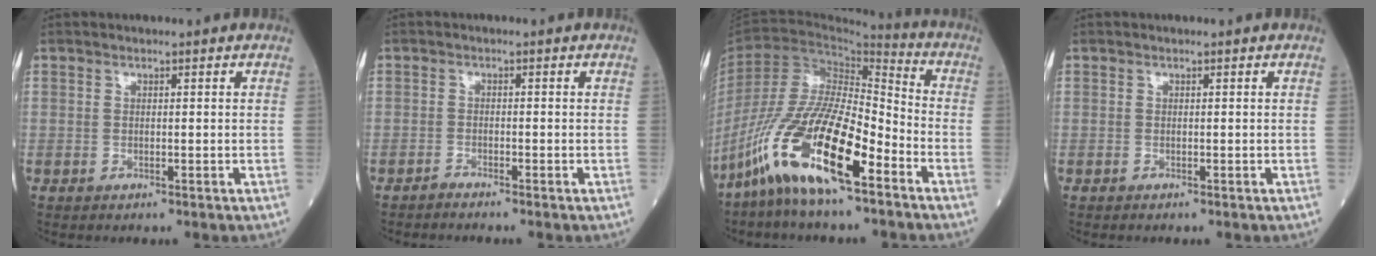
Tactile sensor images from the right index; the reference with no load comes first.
{"total": 1.1, "force": [-1.1, -0.3, 0.1], "torque": [-0.004, -0.002, -0.021]}
{"total": 18.0, "force": [-10.6, 3.4, 14.1], "torque": [-0.296, -0.018, -0.198]}
{"total": 0.0}